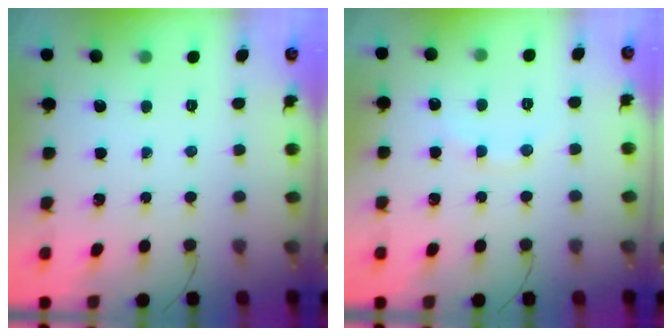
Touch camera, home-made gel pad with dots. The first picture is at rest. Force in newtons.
{"total": 5.1, "press": 4.9, "slide": 1.3}